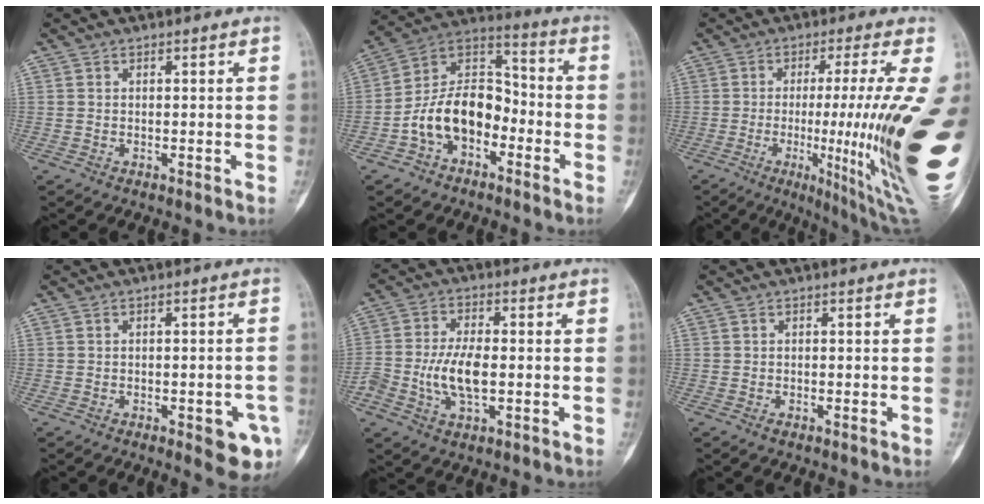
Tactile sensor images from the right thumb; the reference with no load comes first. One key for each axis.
{"total": 14.1, "fx": -4.9, "fy": 9.4, "fz": 9.4, "tx": -0.143, "ty": 0.069, "tz": -0.099}
{"total": 23.3, "fx": -1.4, "fy": 1.8, "fz": 23.2, "tx": -0.268, "ty": -0.016, "tz": -0.008}
{"total": 6.9, "fx": -2.8, "fy": 2.6, "fz": 5.8, "tx": -0.056, "ty": 0.010, "tz": -0.026}
{"total": 8.8, "fx": -1.5, "fy": 4.3, "fz": 7.6, "tx": -0.156, "ty": 0.011, "tz": -0.028}
{"total": 0.6, "fx": -0.4, "fy": 0.4, "fz": 0.3, "tx": -0.007, "ty": 0.000, "tz": -0.009}